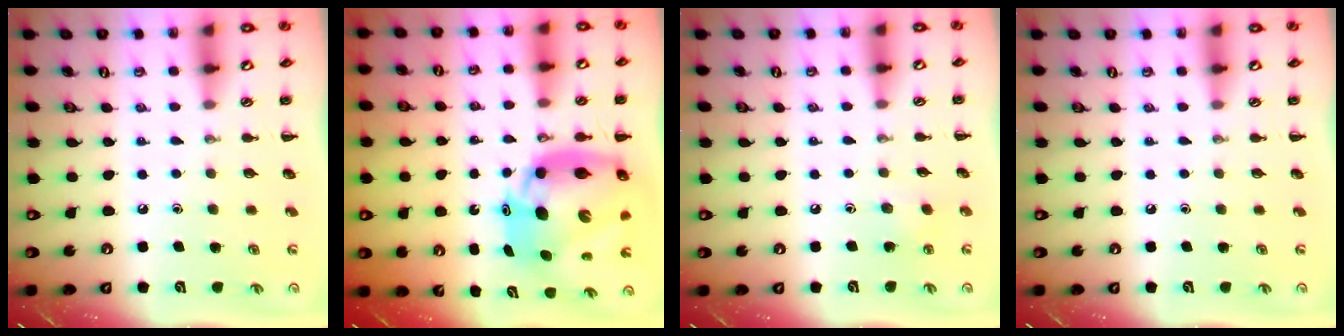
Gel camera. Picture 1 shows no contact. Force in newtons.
{"total": 16.5, "press": 15.8, "slide": 4.6}
{"total": 4.8, "press": 4.6, "slide": 1.3}
{"total": 0.0}